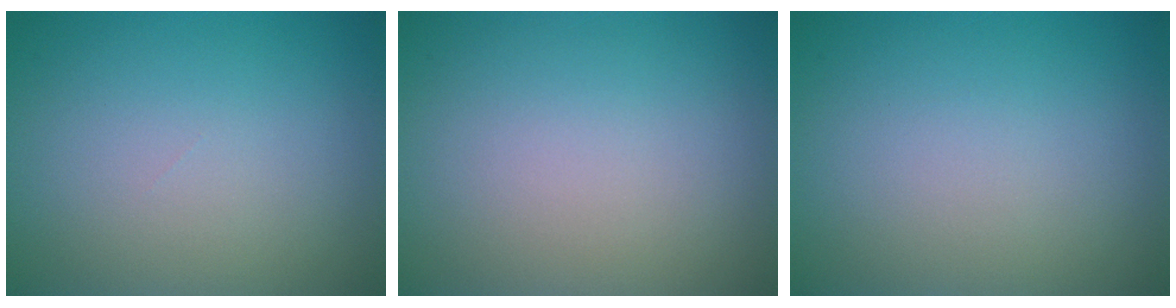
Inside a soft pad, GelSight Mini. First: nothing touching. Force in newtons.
{"total": 0.0}
{"total": 0.0}